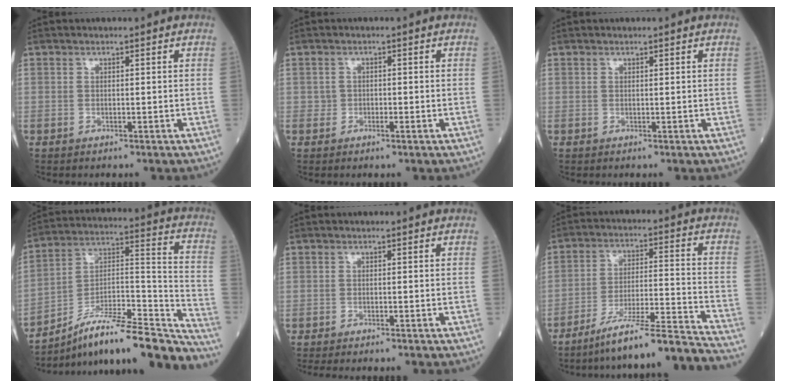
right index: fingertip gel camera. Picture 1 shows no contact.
{"total": 1.0, "force": [-0.3, 0.8, 0.4], "torque": [-0.002, 0.003, -0.005]}
{"total": 0.0}
{"total": 23.7, "force": [-20.1, 3.0, 12.3], "torque": [-0.136, 0.036, -0.316]}
{"total": 4.8, "force": [-4.2, 0.3, 2.4], "torque": [-0.026, -0.008, -0.058]}
{"total": 17.0, "force": [-15.5, -2.4, 6.6], "torque": [-0.094, 0.004, -0.247]}